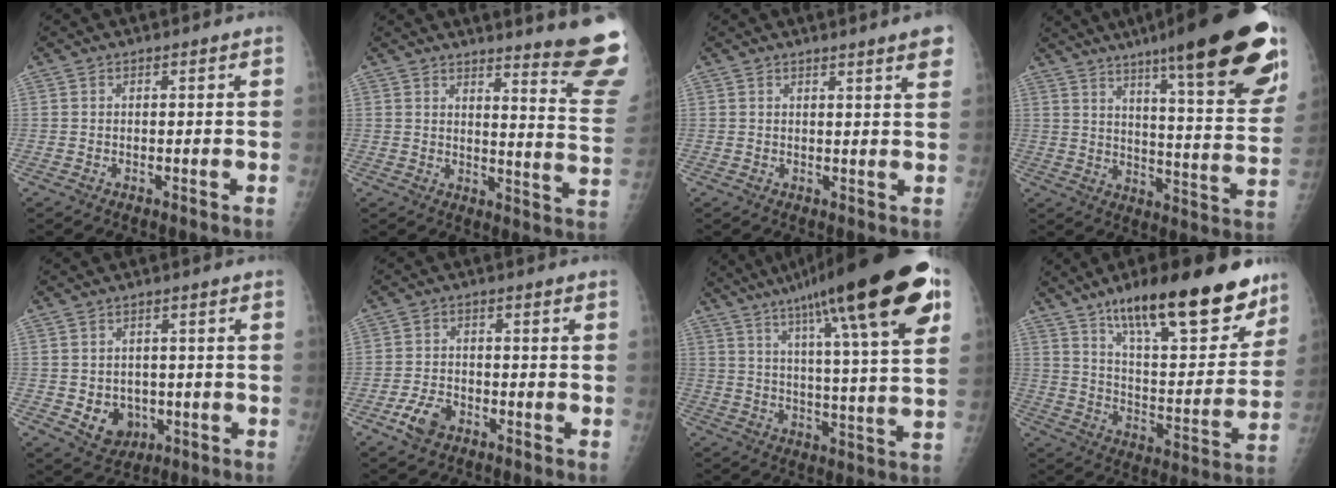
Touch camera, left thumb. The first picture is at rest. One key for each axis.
{"total": 15.6, "fx": 13.6, "fy": -0.1, "fz": 7.6, "tx": -0.081, "ty": -0.162, "tz": 0.153}
{"total": 4.2, "fx": 3.0, "fy": 0.0, "fz": 3.0, "tx": -0.036, "ty": -0.012, "tz": 0.034}
{"total": 27.3, "fx": 17.2, "fy": 4.3, "fz": 20.7, "tx": -0.269, "ty": -0.061, "tz": 0.241}
{"total": 6.5, "fx": -1.4, "fy": 5.4, "fz": 3.3, "tx": -0.024, "ty": 0.004, "tz": -0.006}
{"total": 5.3, "fx": -3.0, "fy": 3.3, "fz": 2.9, "tx": -0.053, "ty": 0.016, "tz": -0.053}
{"total": 27.2, "fx": 14.5, "fy": 4.4, "fz": 22.6, "tx": -0.341, "ty": -0.017, "tz": 0.213}
{"total": 25.6, "fx": 17.1, "fy": 8.0, "fz": 17.4, "tx": -0.217, "ty": -0.064, "tz": 0.266}